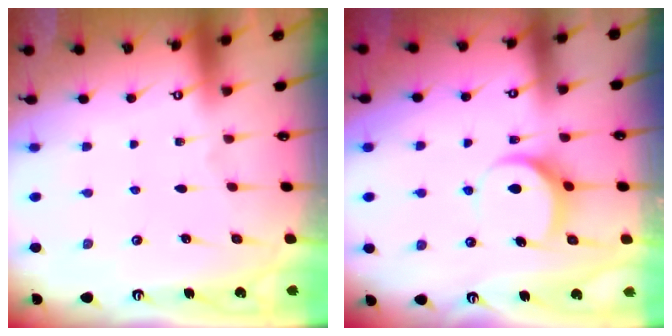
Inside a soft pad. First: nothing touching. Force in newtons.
{"total": 7.5, "press": 7.4, "slide": 0.8}